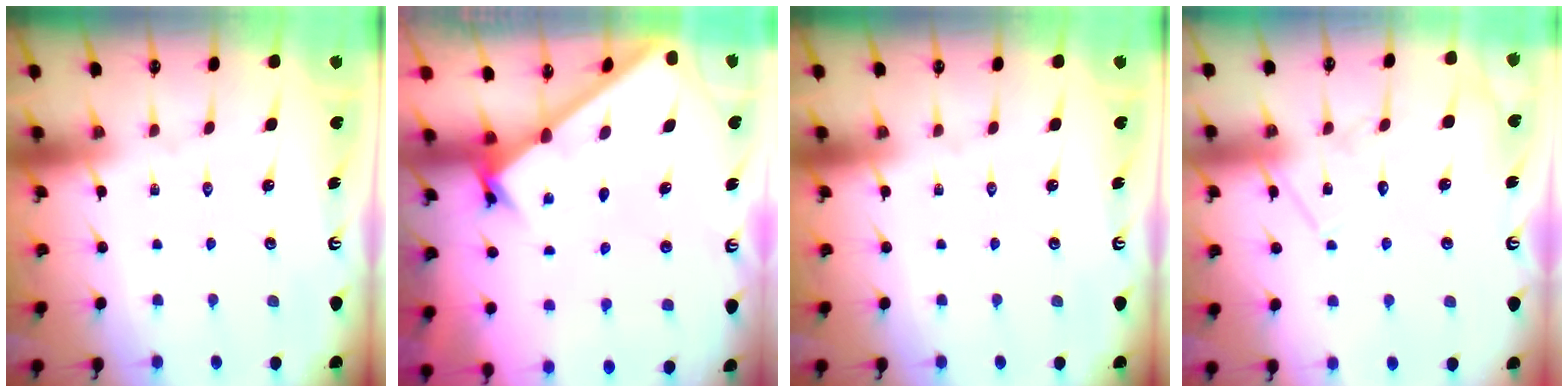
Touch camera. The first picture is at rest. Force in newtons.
{"total": 1.8, "press": 1.8, "slide": 0.2}
{"total": 0.0}
{"total": 10.4, "press": 10.4, "slide": 0.7}